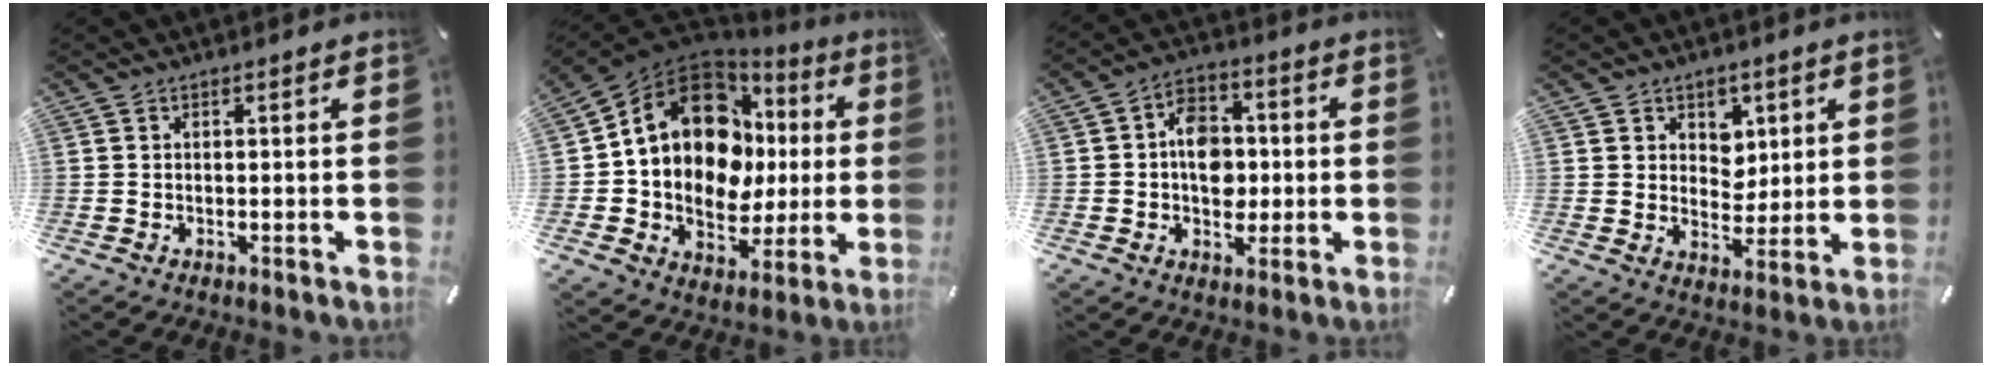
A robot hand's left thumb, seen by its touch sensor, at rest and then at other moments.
{"total": 16.8, "force": [4.8, 12.7, 10.0], "torque": [-0.188, -0.030, 0.087]}
{"total": 9.7, "force": [-0.9, 7.6, 6.0], "torque": [-0.085, 0.015, -0.012]}
{"total": 5.9, "force": [2.7, 5.2, 0.7], "torque": [-0.008, -0.013, 0.046]}